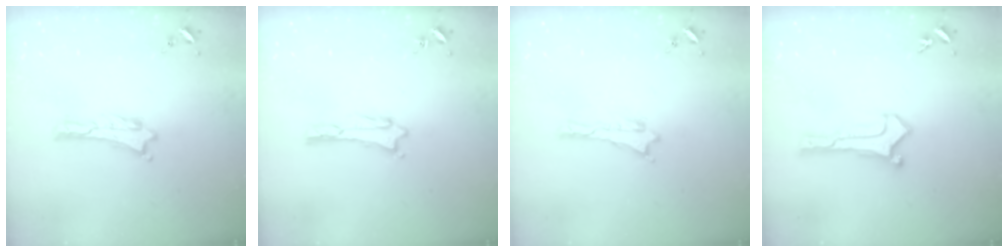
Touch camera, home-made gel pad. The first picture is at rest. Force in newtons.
{"total": 1.1, "press": 1.1, "slide": 0.1}
{"total": 0.0}
{"total": 0.6, "press": 0.6, "slide": 0.0}